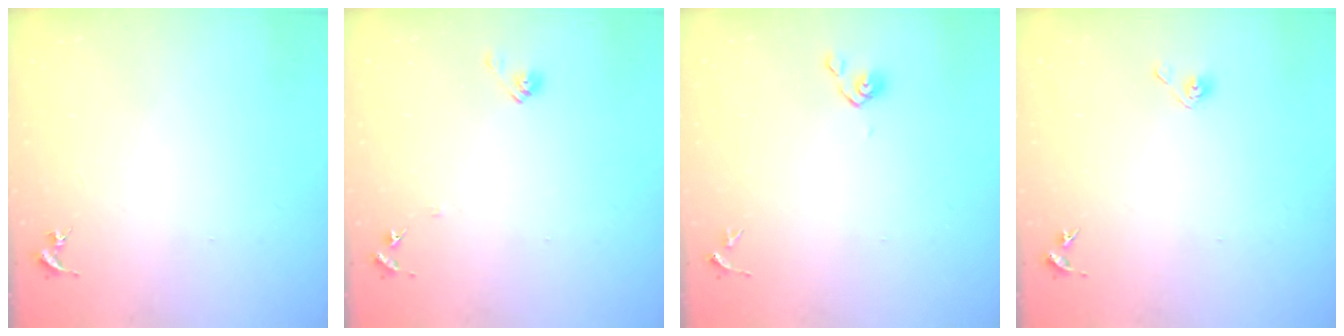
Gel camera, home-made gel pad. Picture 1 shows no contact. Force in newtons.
{"total": 6.9, "press": 6.9, "slide": 0.7}
{"total": 3.8, "press": 3.7, "slide": 0.8}
{"total": 4.4, "press": 3.9, "slide": 2.0}